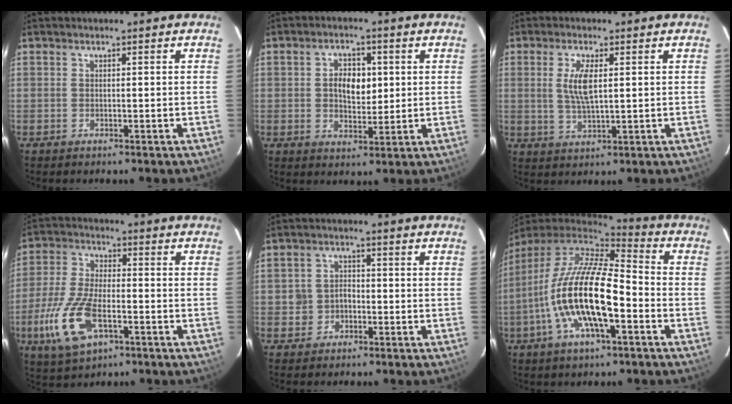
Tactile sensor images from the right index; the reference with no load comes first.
{"total": 6.3, "force": [0.9, 3.9, 4.9], "torque": [-0.085, 0.009, 0.017]}
{"total": 5.7, "force": [1.1, 1.6, 5.3], "torque": [-0.107, -0.002, 0.023]}
{"total": 14.2, "force": [-5.5, 6.7, 11.2], "torque": [-0.255, -0.012, -0.100]}
{"total": 3.7, "force": [-1.2, 3.4, 0.8], "torque": [-0.020, 0.014, -0.017]}
{"total": 19.2, "force": [-5.5, 6.2, 17.3], "torque": [-0.328, -0.023, -0.105]}